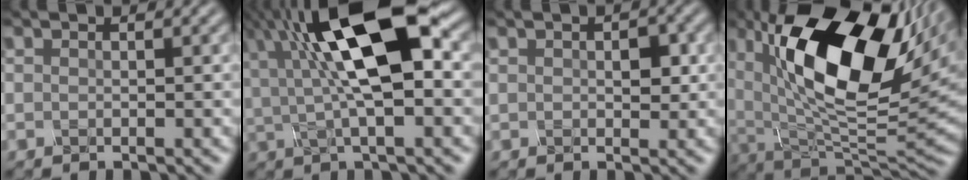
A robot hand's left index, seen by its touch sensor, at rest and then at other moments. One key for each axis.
{"total": 12.5, "fx": 3.2, "fy": 4.4, "fz": 11.2, "tx": -0.189, "ty": 0.018, "tz": 0.046}
{"total": 2.1, "fx": 0.4, "fy": 1.3, "fz": 1.6, "tx": -0.025, "ty": 0.001, "tz": 0.009}
{"total": 16.8, "fx": 5.7, "fy": 7.6, "fz": 13.9, "tx": -0.234, "ty": 0.003, "tz": 0.090}